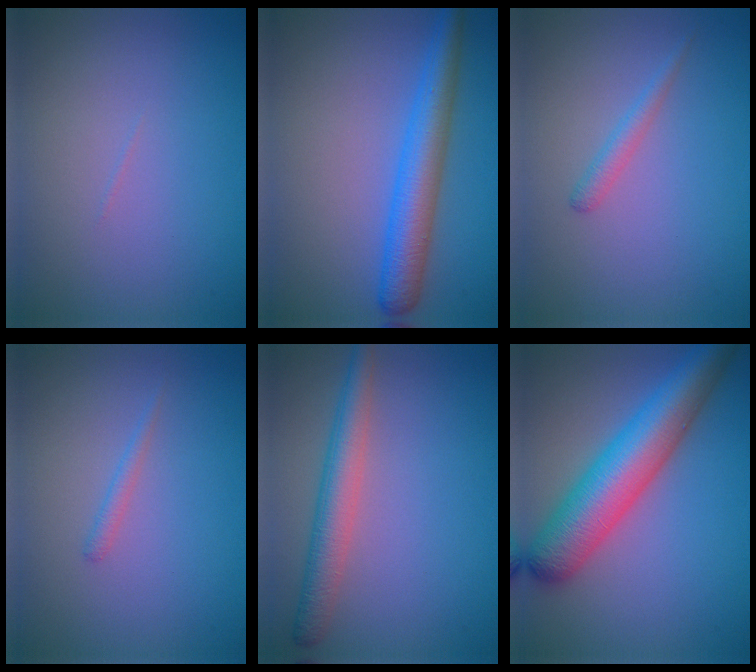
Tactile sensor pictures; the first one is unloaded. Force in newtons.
{"total": 5.0, "press": 5.0, "slide": 0.2}
{"total": 1.4, "press": 1.4, "slide": 0.0}
{"total": 0.8, "press": 0.8, "slide": 0.1}
{"total": 3.8, "press": 3.8, "slide": 0.3}
{"total": 8.5, "press": 8.5, "slide": 0.3}